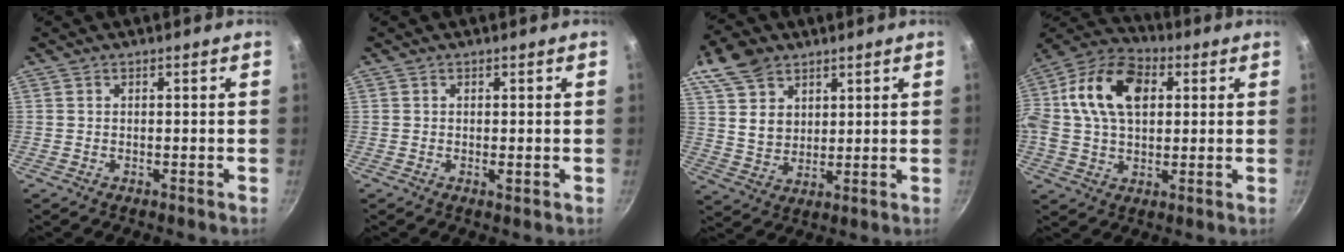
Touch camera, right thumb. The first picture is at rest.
{"total": 0.8, "force": [-0.1, 0.3, 0.7], "torque": [-0.012, -0.002, -0.001]}
{"total": 11.8, "force": [6.6, 8.2, 5.3], "torque": [-0.073, -0.020, 0.127]}
{"total": 17.0, "force": [3.7, 11.4, 12.2], "torque": [-0.208, 0.022, 0.045]}